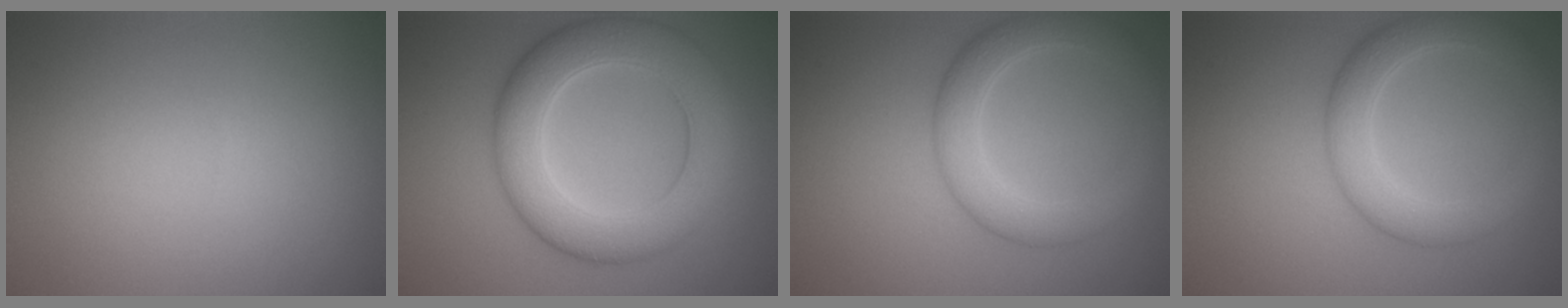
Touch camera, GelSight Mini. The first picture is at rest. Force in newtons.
{"total": 8.3, "press": 8.3, "slide": 0.1}
{"total": 4.7, "press": 4.7, "slide": 0.0}
{"total": 4.7, "press": 4.7, "slide": 0.0}